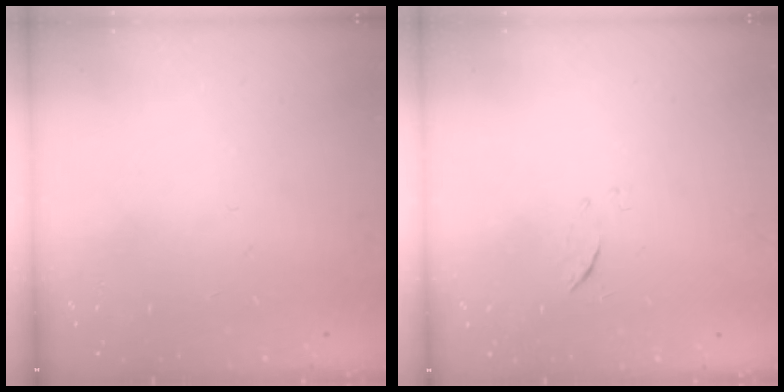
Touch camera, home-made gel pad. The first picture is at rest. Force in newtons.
{"total": 5.2, "press": 5.1, "slide": 0.7}